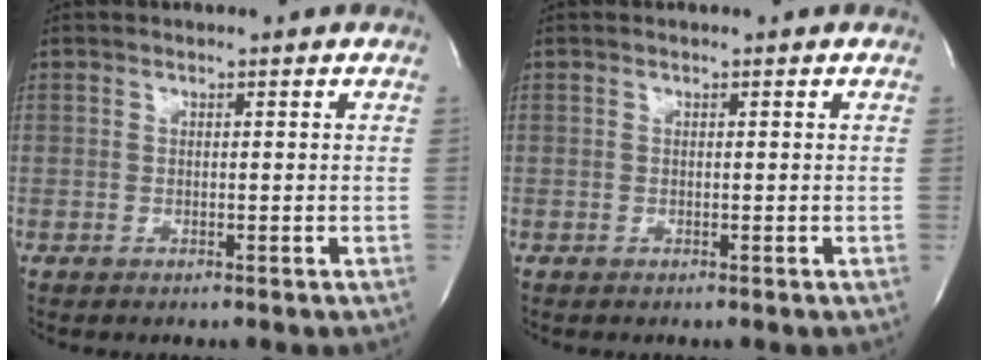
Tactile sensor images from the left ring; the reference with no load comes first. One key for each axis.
{"total": 0.0}